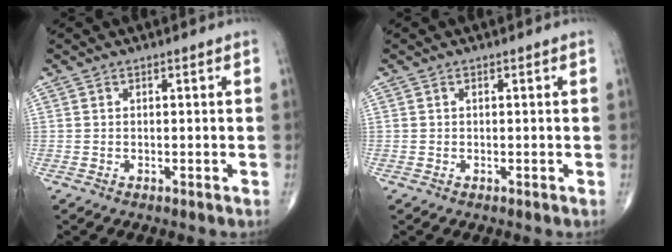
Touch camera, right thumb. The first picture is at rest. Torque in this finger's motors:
{"motor_torque": [-0.07, -0.28, 0.07, 0.26, -0.03]}